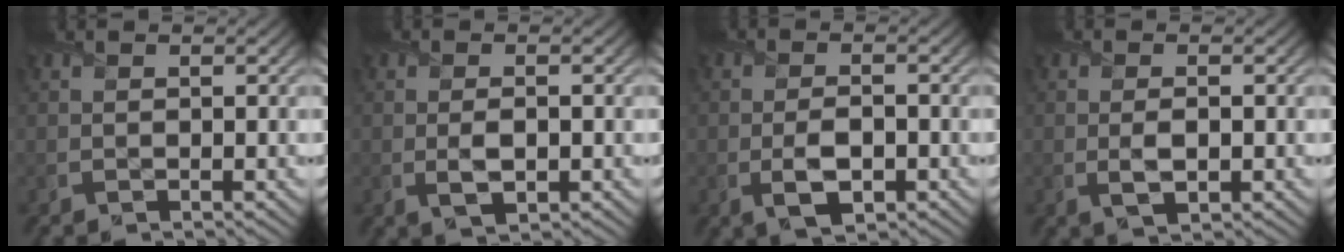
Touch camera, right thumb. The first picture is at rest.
{"total": 2.7, "force": [-0.4, 1.4, 2.3], "torque": [-0.047, -0.009, -0.003]}
{"total": 4.2, "force": [-1.4, 2.1, 3.4], "torque": [-0.070, -0.009, -0.023]}
{"total": 2.6, "force": [-0.3, 1.2, 2.2], "torque": [-0.047, -0.009, -0.002]}